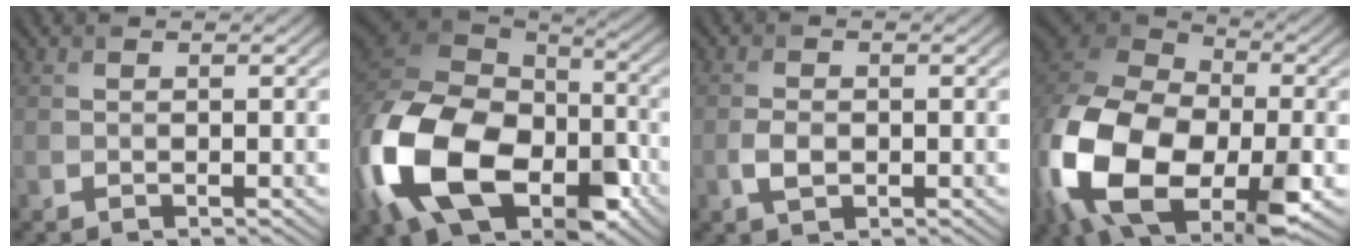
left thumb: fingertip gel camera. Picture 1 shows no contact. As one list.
[{"total": 19.7, "force": [-7.2, 13.0, 12.9], "torque": [-0.314, -0.038, -0.130]}, {"total": 2.4, "force": [-0.6, 1.5, 1.8], "torque": [-0.040, -0.003, -0.011]}, {"total": 20.0, "force": [-6.6, 12.9, 13.8], "torque": [-0.351, -0.059, -0.096]}]